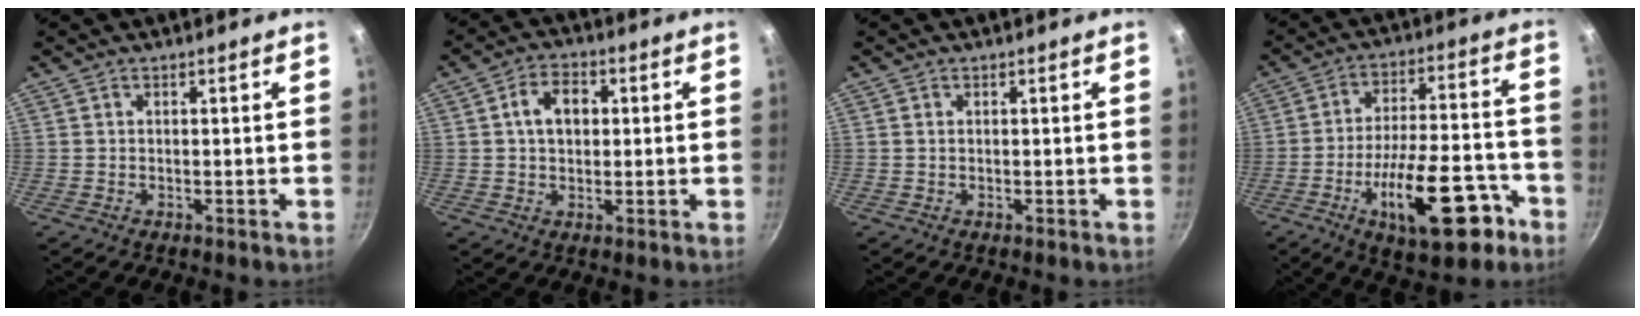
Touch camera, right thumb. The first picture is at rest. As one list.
[{"total": 6.8, "force": [1.1, 4.7, 4.7], "torque": [-0.059, 0.012, 0.012]}, {"total": 0.5, "force": [0.2, 0.3, 0.4], "torque": [-0.008, 0.001, 0.003]}, {"total": 18.9, "force": [-8.6, 7.5, 15.1], "torque": [-0.210, 0.052, -0.123]}]